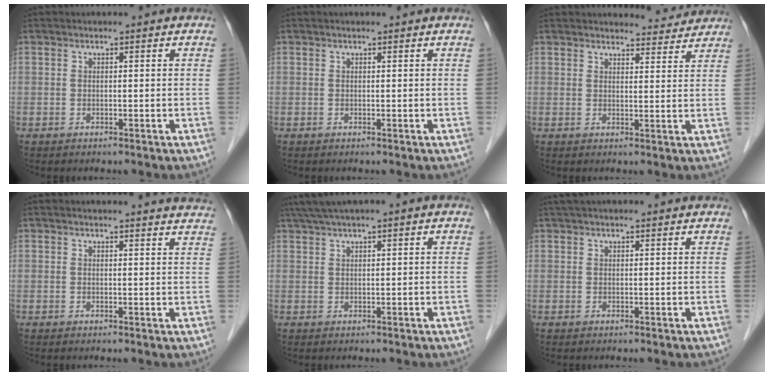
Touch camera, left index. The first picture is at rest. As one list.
[{"total": 0.6, "force": [0.5, 0.0, 0.3], "torque": [-0.006, 0.005, 0.009]}, {"total": 5.5, "force": [5.4, 1.1, 0.2], "torque": [0.003, -0.005, 0.054]}, {"total": 10.5, "force": [10.1, 0.6, 2.5], "torque": [-0.016, -0.015, 0.093]}, {"total": 4.5, "force": [3.4, -0.5, 2.9], "torque": [-0.057, 0.029, 0.065]}, {"total": 6.8, "force": [6.0, 0.7, 3.0], "torque": [-0.044, 0.039, 0.084]}]